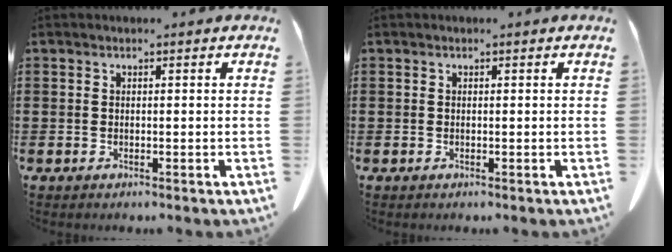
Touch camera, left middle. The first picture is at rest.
{"total": 0.0}